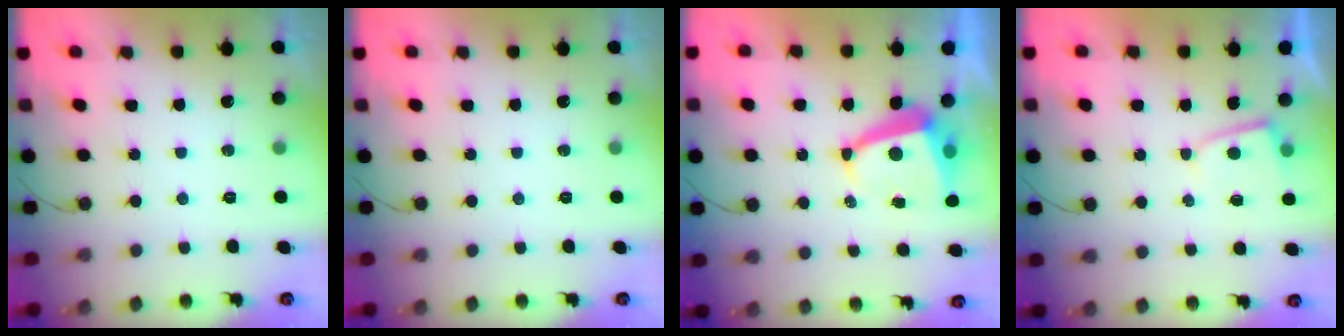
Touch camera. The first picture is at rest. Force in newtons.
{"total": 0.0}
{"total": 6.5, "press": 6.4, "slide": 0.9}
{"total": 3.2, "press": 3.2, "slide": 0.3}